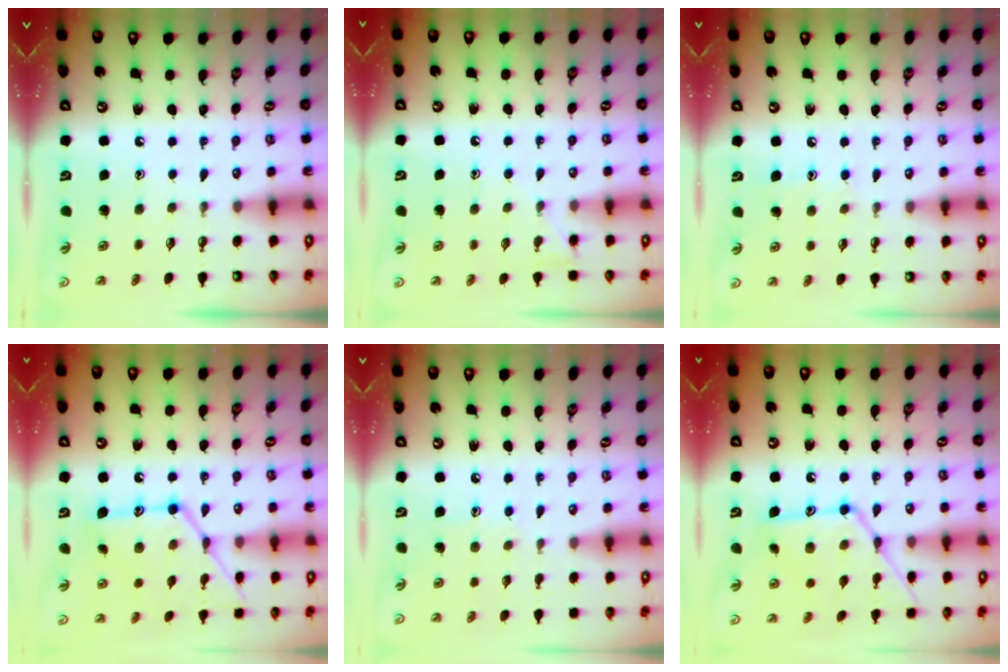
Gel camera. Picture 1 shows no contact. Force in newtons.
{"total": 6.3, "press": 6.2, "slide": 0.8}
{"total": 5.7, "press": 5.6, "slide": 0.6}
{"total": 16.1, "press": 16.1, "slide": 1.1}
{"total": 5.0, "press": 5.0, "slide": 0.6}
{"total": 14.6, "press": 14.6, "slide": 0.8}